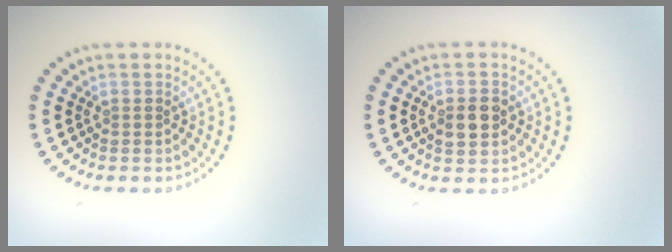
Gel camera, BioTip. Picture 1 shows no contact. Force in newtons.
{"total": 2.8, "press": 2.8, "slide": 0.1}